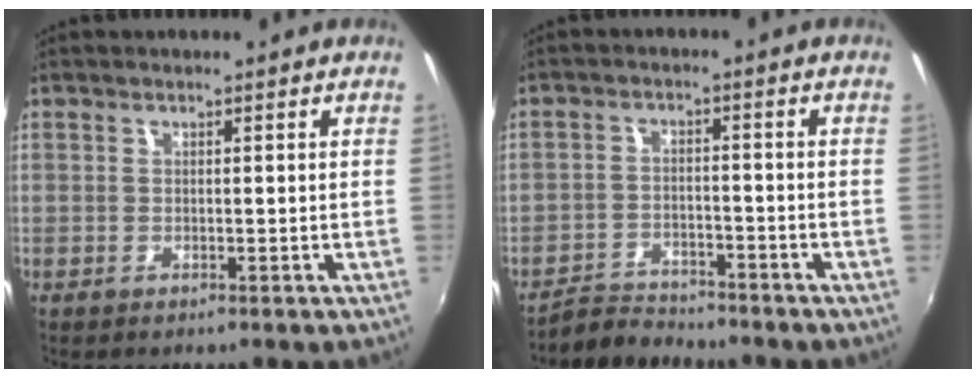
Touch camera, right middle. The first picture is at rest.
{"total": 5.6, "force": [-5.4, 1.3, 0.3], "torque": [-0.024, 0.005, -0.095]}